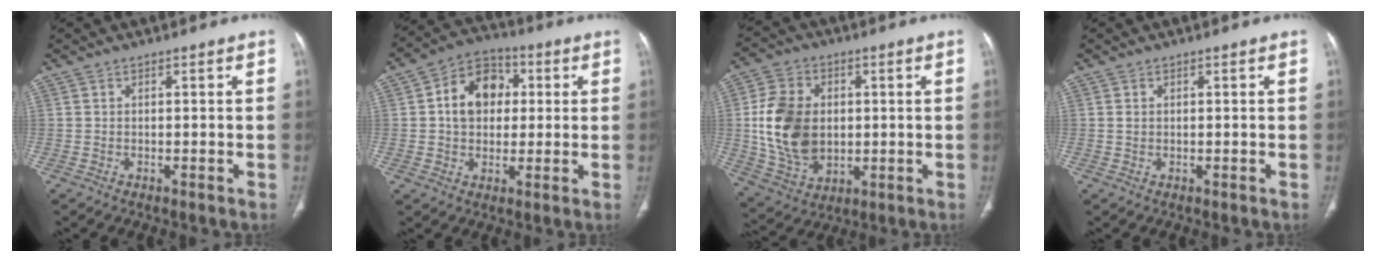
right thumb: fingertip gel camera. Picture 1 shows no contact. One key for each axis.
{"total": 11.3, "fx": 1.6, "fy": 8.7, "fz": 7.0, "tx": -0.081, "ty": 0.016, "tz": 0.018}
{"total": 15.4, "fx": 0.6, "fy": 11.3, "fz": 10.5, "tx": -0.176, "ty": -0.003, "tz": 0.024}
{"total": 0.8, "fx": 0.2, "fy": 0.6, "fz": 0.5, "tx": -0.008, "ty": 0.000, "tz": 0.004}